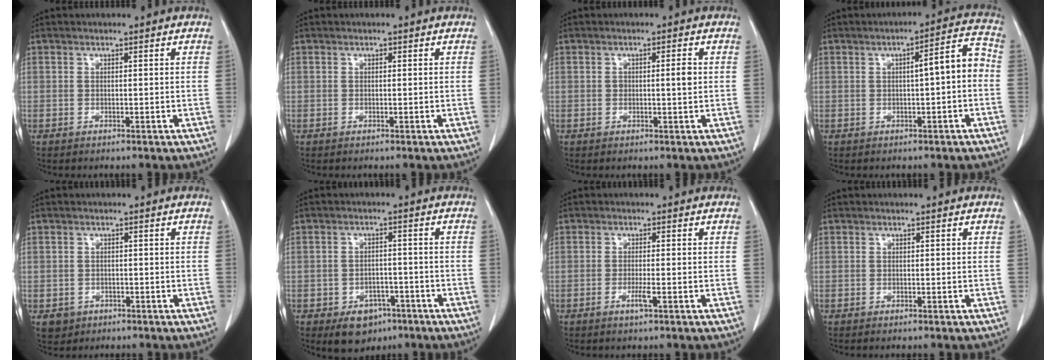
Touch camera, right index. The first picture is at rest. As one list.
[{"total": 0.0}, {"total": 1.8, "force": [0.1, 0.3, 1.8], "torque": [-0.029, 0.002, 0.001]}, {"total": 5.7, "force": [-0.5, 0.9, 5.7], "torque": [-0.073, 0.023, -0.009]}, {"total": 2.7, "force": [-1.0, 2.4, 0.3], "torque": [0.000, 0.008, -0.008]}, {"total": 6.2, "force": [-3.7, 4.1, 2.8], "torque": [-0.040, 0.004, -0.046]}, {"total": 2.1, "force": [-1.0, -0.1, 1.8], "torque": [-0.036, -0.004, -0.020]}, {"total": 0.0}]